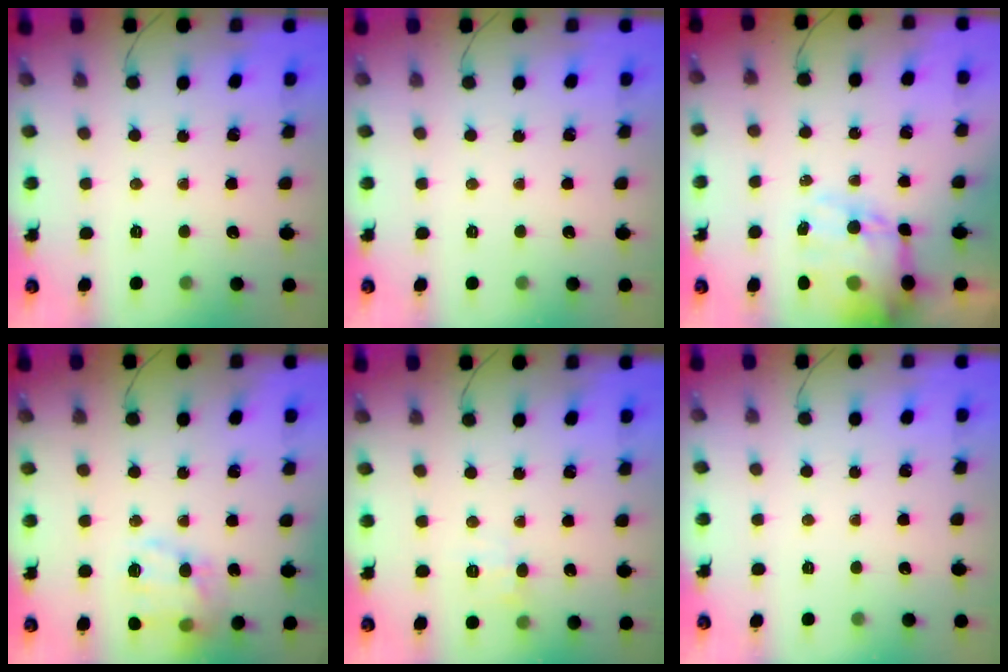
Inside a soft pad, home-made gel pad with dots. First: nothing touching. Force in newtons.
{"total": 0.0}
{"total": 15.3, "press": 14.9, "slide": 3.6}
{"total": 16.4, "press": 16.1, "slide": 2.7}
{"total": 7.1, "press": 6.9, "slide": 1.7}
{"total": 0.0}